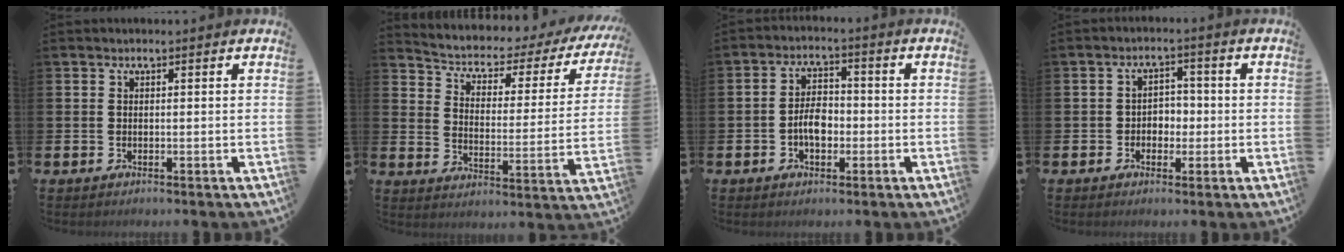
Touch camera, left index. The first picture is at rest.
{"total": 3.8, "force": [3.1, 1.7, 1.4], "torque": [-0.054, -0.031, 0.043]}
{"total": 4.1, "force": [-1.1, 2.4, 3.1], "torque": [-0.049, 0.004, -0.022]}
{"total": 2.5, "force": [-0.9, 2.2, 0.9], "torque": [-0.023, 0.011, -0.023]}